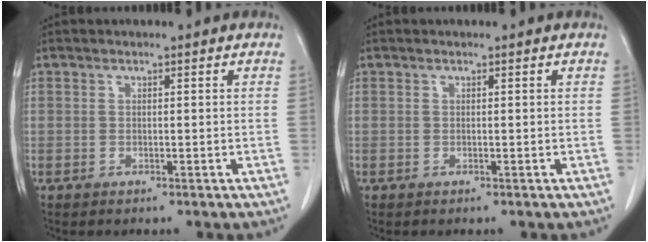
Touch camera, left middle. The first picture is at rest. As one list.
[{"total": 0.0}]